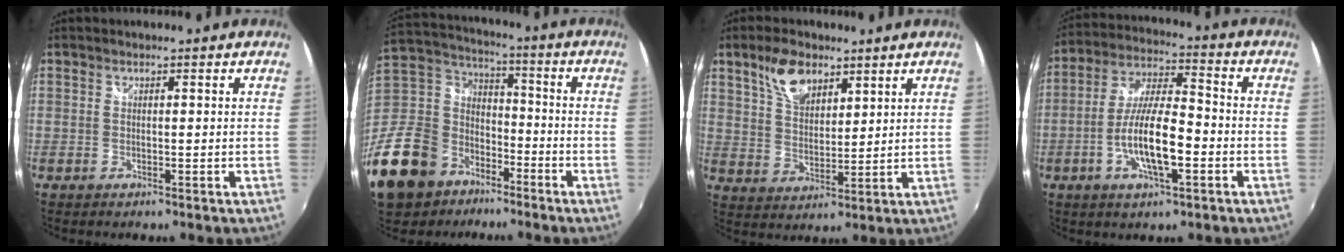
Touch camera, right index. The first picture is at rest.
{"total": 24.9, "force": [-15.3, 16.3, 11.1], "torque": [-0.290, 0.026, -0.252]}
{"total": 8.4, "force": [5.2, 4.3, 4.9], "torque": [-0.090, 0.014, 0.100]}
{"total": 12.2, "force": [-3.8, 3.3, 11.2], "torque": [-0.223, -0.002, -0.070]}